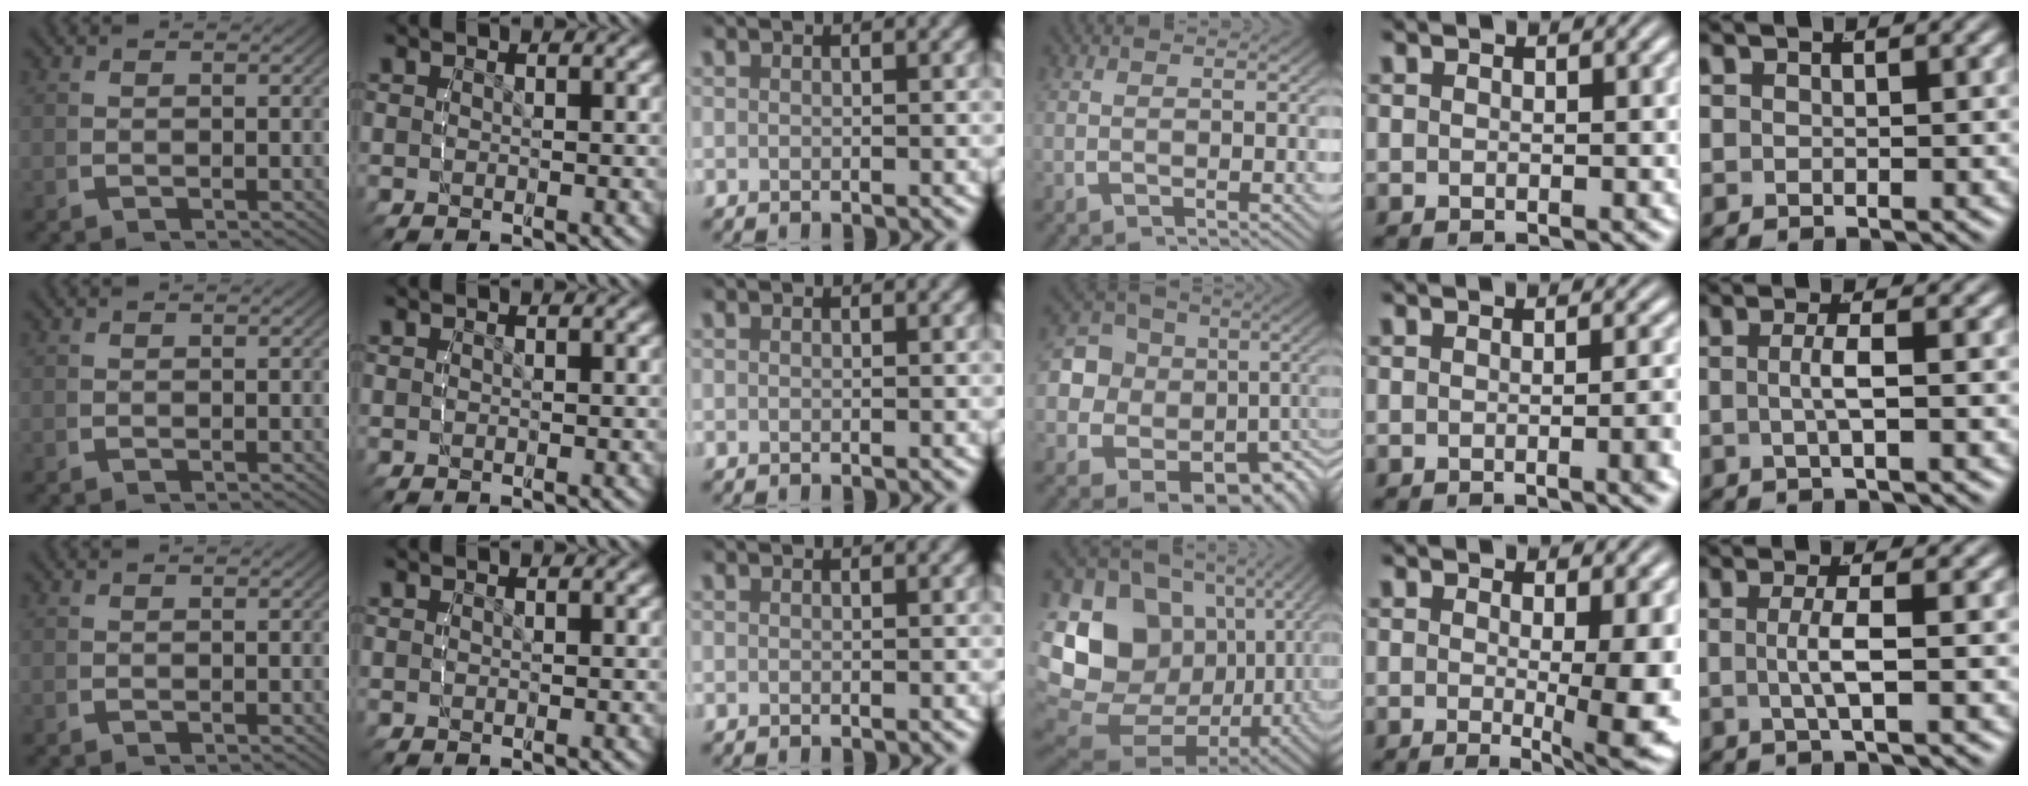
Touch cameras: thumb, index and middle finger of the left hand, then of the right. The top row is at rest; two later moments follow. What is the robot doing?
{"motion": "lift_and_place", "object": "glue stick"}